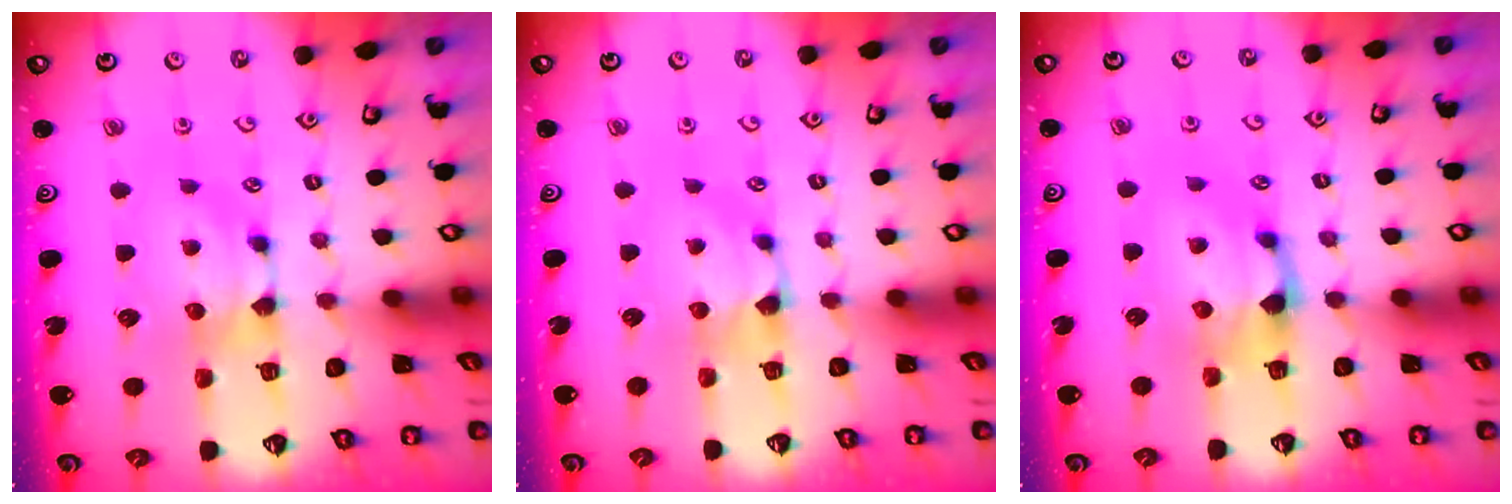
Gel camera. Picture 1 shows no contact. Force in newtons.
{"total": 0.8, "press": 0.3, "slide": 0.7}
{"total": 1.6, "press": 1.0, "slide": 1.3}